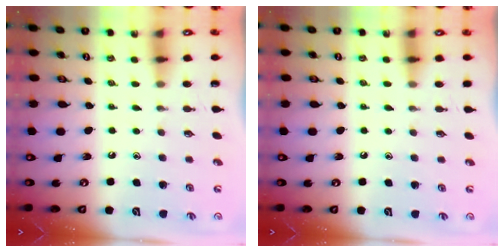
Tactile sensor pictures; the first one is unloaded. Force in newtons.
{"total": 3.6, "press": 3.6, "slide": 0.4}